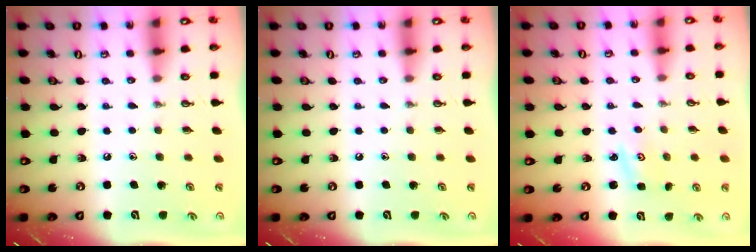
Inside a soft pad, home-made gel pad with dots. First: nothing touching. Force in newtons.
{"total": 0.0}
{"total": 2.5, "press": 2.5, "slide": 0.4}